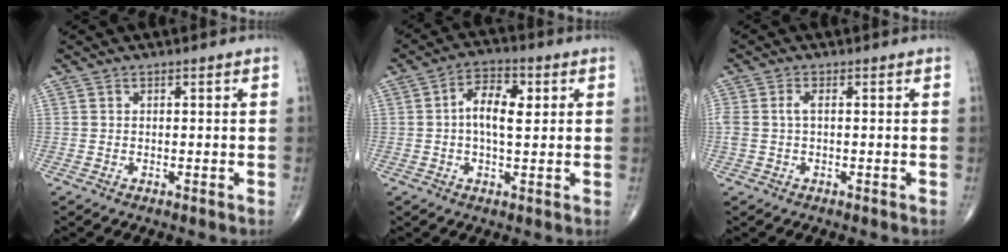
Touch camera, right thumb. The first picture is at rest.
{"total": 7.6, "force": [1.1, 3.7, 6.5], "torque": [-0.106, 0.013, 0.013]}
{"total": 2.4, "force": [0.2, 1.0, 2.2], "torque": [-0.063, 0.010, 0.005]}